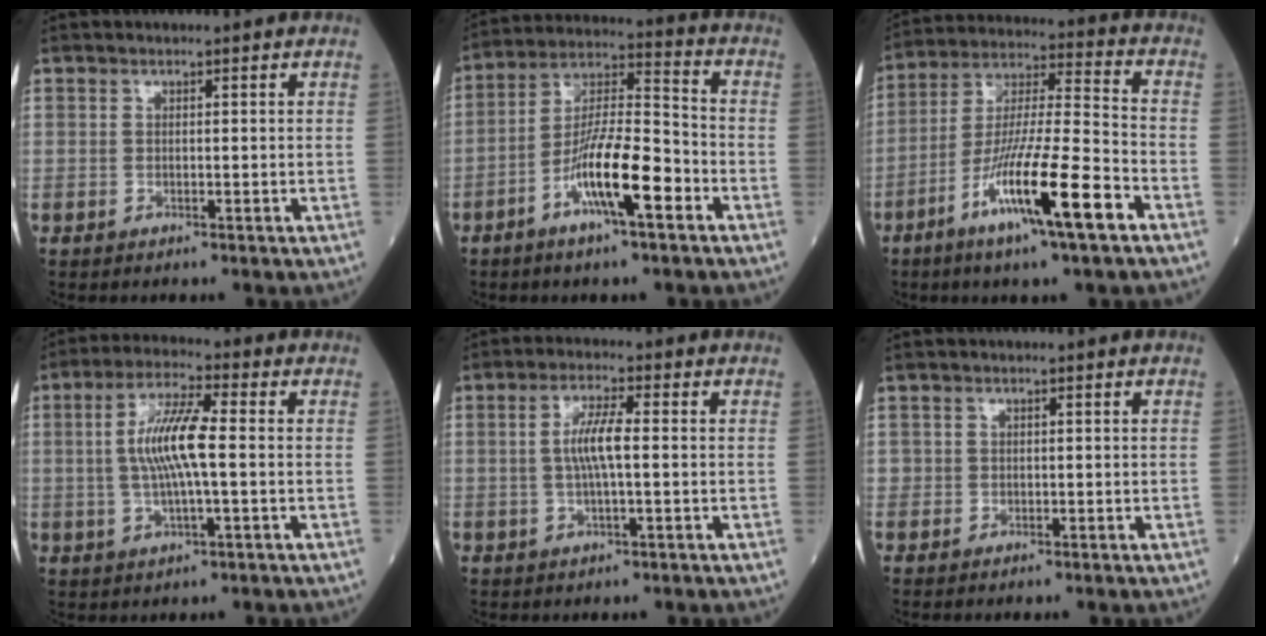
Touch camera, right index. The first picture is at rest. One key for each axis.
{"total": 12.3, "fx": -5.5, "fy": 1.9, "fz": 10.8, "tx": -0.205, "ty": 0.003, "tz": -0.100}
{"total": 15.6, "fx": -7.8, "fy": 0.5, "fz": 13.6, "tx": -0.259, "ty": -0.018, "tz": -0.138}
{"total": 9.0, "fx": 0.2, "fy": 1.3, "fz": 8.9, "tx": -0.178, "ty": 0.007, "tz": 0.000}
{"total": 5.2, "fx": 0.1, "fy": 0.7, "fz": 5.2, "tx": -0.106, "ty": 0.005, "tz": 0.001}
{"total": 0.7, "fx": -0.1, "fy": 0.7, "fz": 0.0, "tx": 0.006, "ty": 0.005, "tz": -0.001}